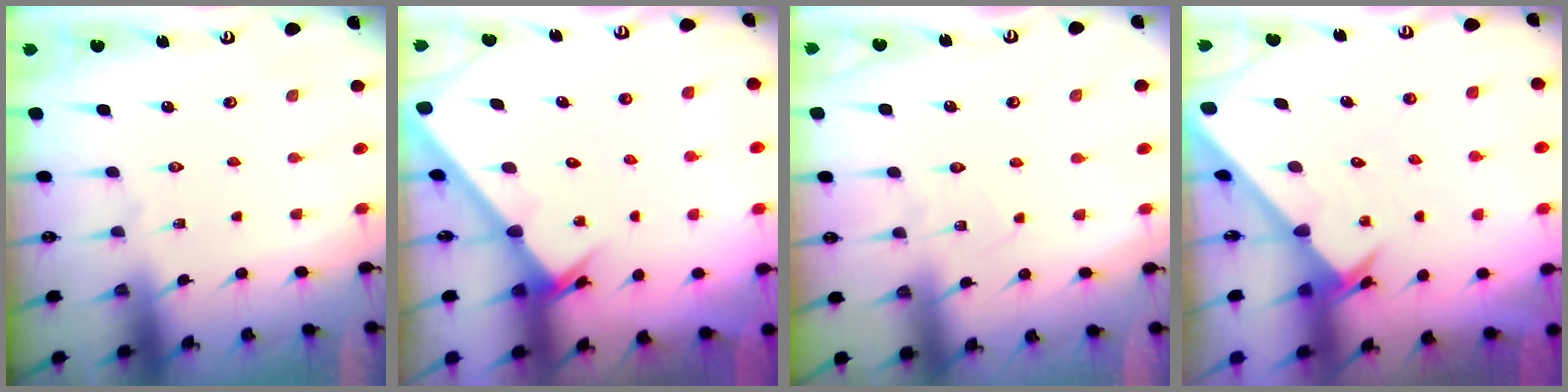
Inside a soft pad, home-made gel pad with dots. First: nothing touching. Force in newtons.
{"total": 2.6, "press": 2.6, "slide": 0.1}
{"total": 3.9, "press": 3.9, "slide": 0.4}
{"total": 1.8, "press": 1.8, "slide": 0.1}